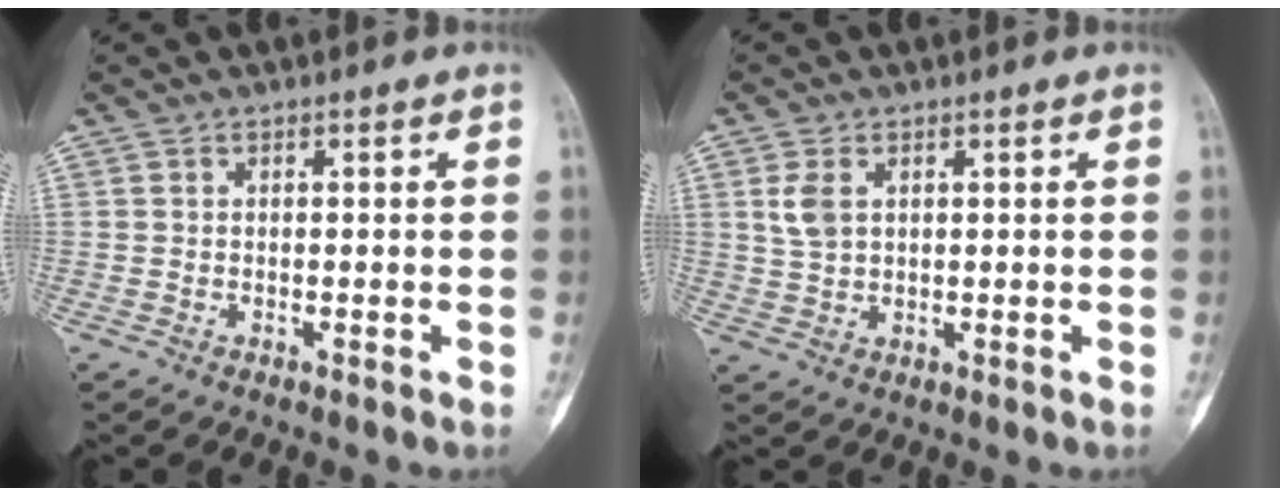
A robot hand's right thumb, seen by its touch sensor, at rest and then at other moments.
{"total": 4.0, "force": [1.3, 2.5, 2.9], "torque": [-0.059, 0.000, 0.033]}